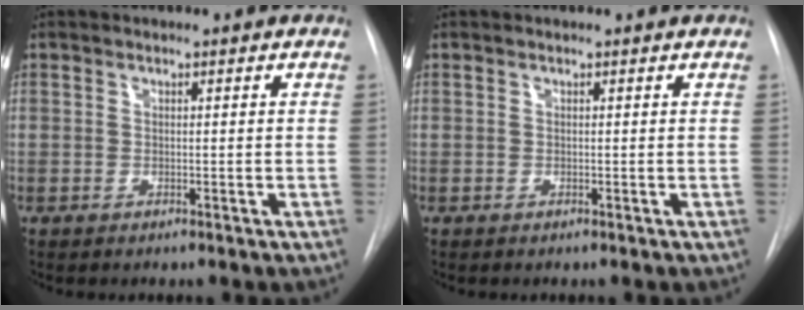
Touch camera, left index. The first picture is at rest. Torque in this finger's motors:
{"motor_torque": [0.00, 0.03, 0.00, 0.00]}